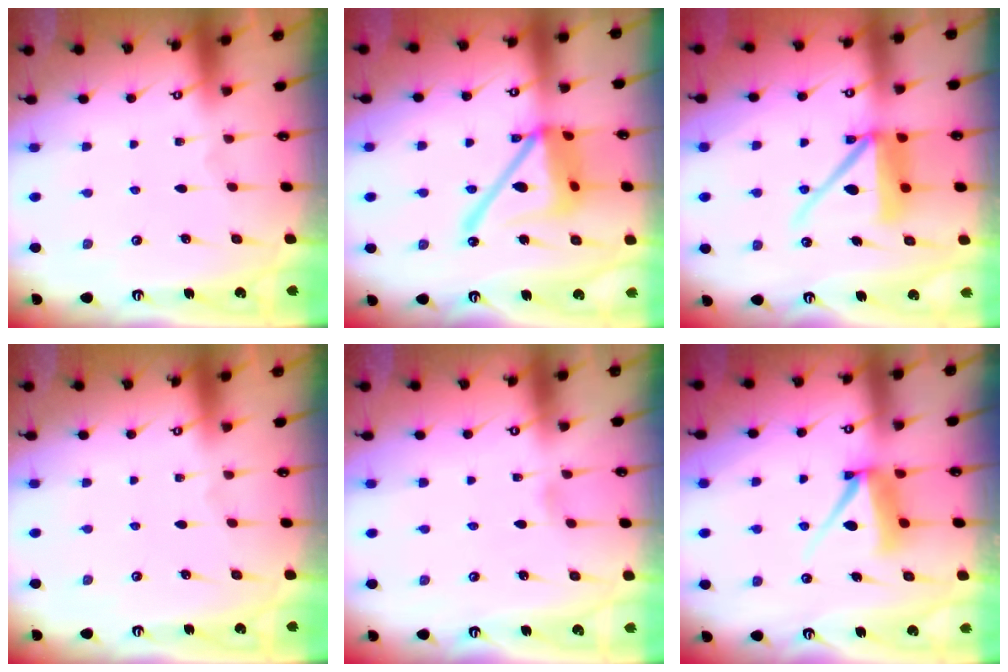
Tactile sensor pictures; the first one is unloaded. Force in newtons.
{"total": 18.7, "press": 18.6, "slide": 1.9}
{"total": 12.8, "press": 12.7, "slide": 1.6}
{"total": 0.0}
{"total": 2.6, "press": 2.6, "slide": 0.3}
{"total": 8.0, "press": 7.9, "slide": 0.7}